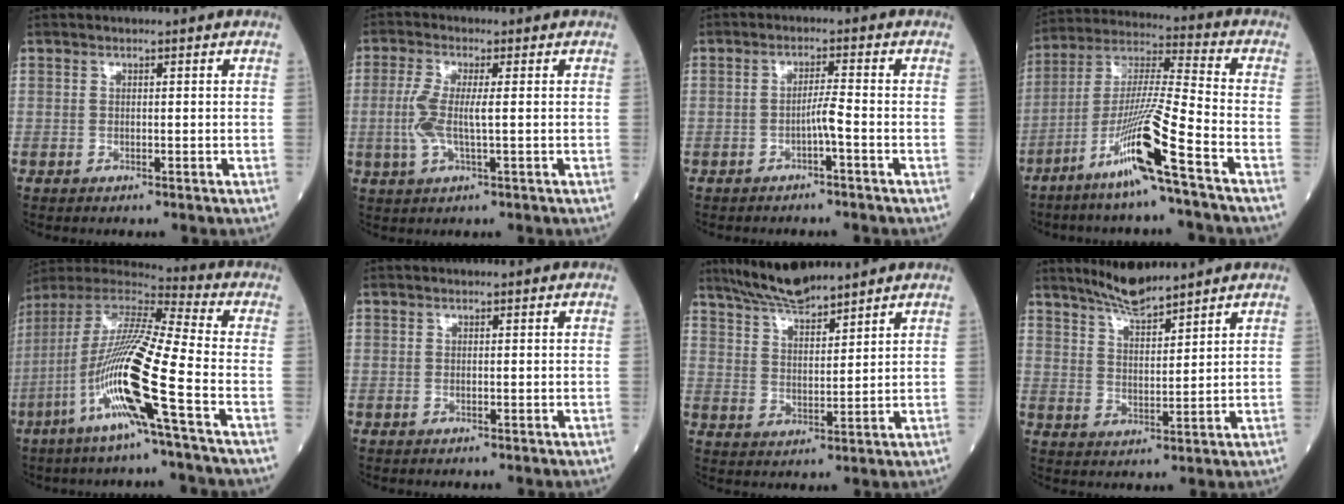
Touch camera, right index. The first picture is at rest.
{"total": 5.4, "force": [-0.2, 0.9, 5.3], "torque": [-0.128, -0.001, -0.008]}
{"total": 2.3, "force": [-1.2, -0.4, 2.0], "torque": [-0.033, 0.001, -0.023]}
{"total": 13.5, "force": [-7.3, -1.6, 11.3], "torque": [-0.225, -0.020, -0.142]}
{"total": 17.4, "force": [-6.4, -0.6, 16.2], "torque": [-0.327, -0.013, -0.132]}
{"total": 0.0}
{"total": 8.0, "force": [7.3, 0.7, 3.1], "torque": [-0.068, 0.006, 0.142]}
{"total": 6.3, "force": [5.8, 0.2, 2.4], "torque": [-0.050, -0.004, 0.113]}